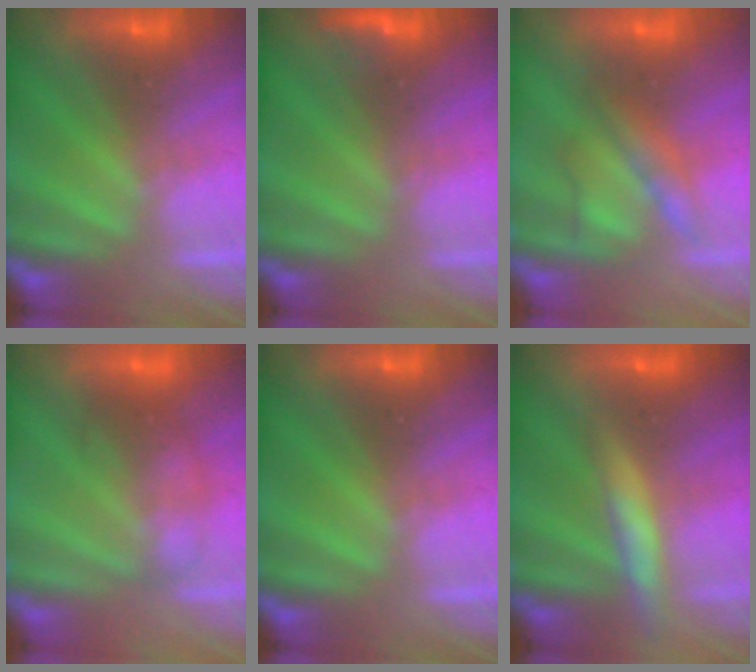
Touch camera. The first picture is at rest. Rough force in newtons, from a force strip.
{"total": 2.9}
{"total": 2.2}
{"total": 1.8}
{"total": 0.0}
{"total": 6.5}